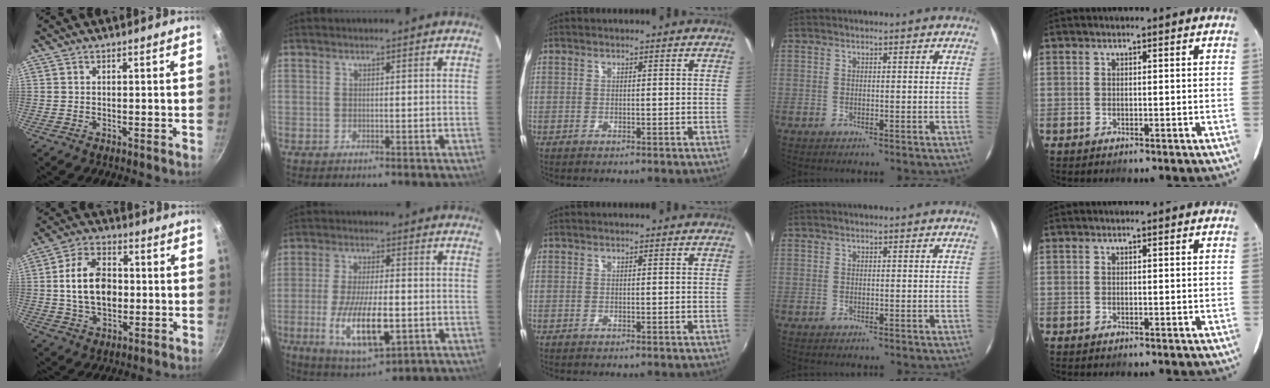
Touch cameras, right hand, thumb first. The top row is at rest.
{"thumb": {"total": 12.9, "force": [0.2, 8.8, 9.5], "torque": [-0.141, 0.016, -0.002]}, "index": {"total": 14.2, "force": [-4.0, 5.1, 12.6], "torque": [-0.252, -0.023, -0.063]}}